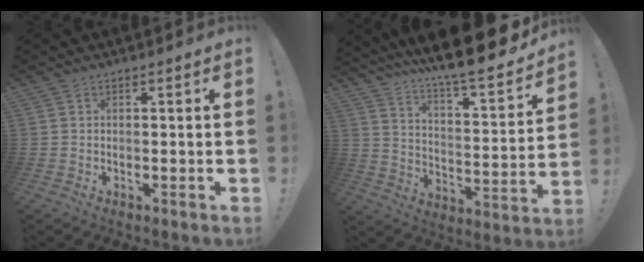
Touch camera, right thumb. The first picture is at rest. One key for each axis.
{"total": 13.4, "fx": 11.5, "fy": 1.3, "fz": 6.8, "tx": -0.119, "ty": -0.107, "tz": 0.188}